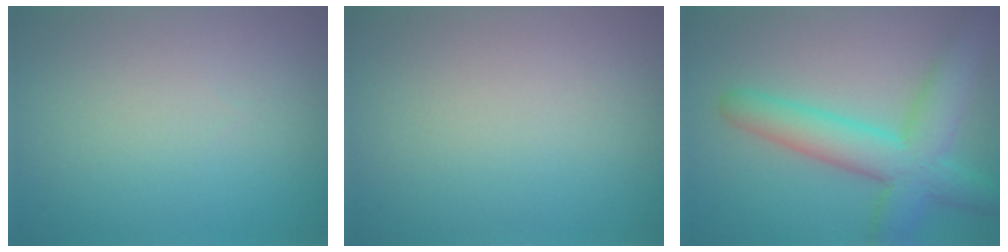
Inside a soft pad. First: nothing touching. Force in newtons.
{"total": 0.0}
{"total": 6.8, "press": 6.8, "slide": 0.2}